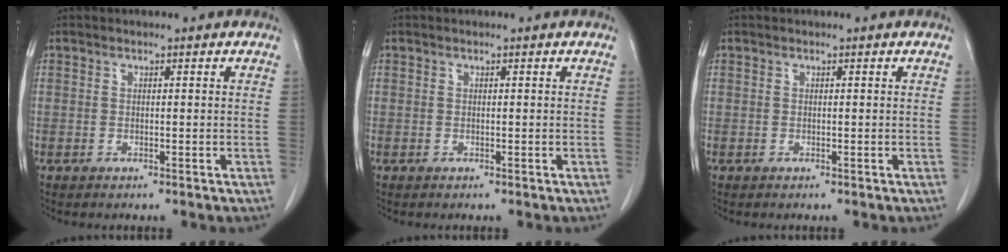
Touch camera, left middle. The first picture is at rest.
{"total": 0.0}
{"total": 0.0}